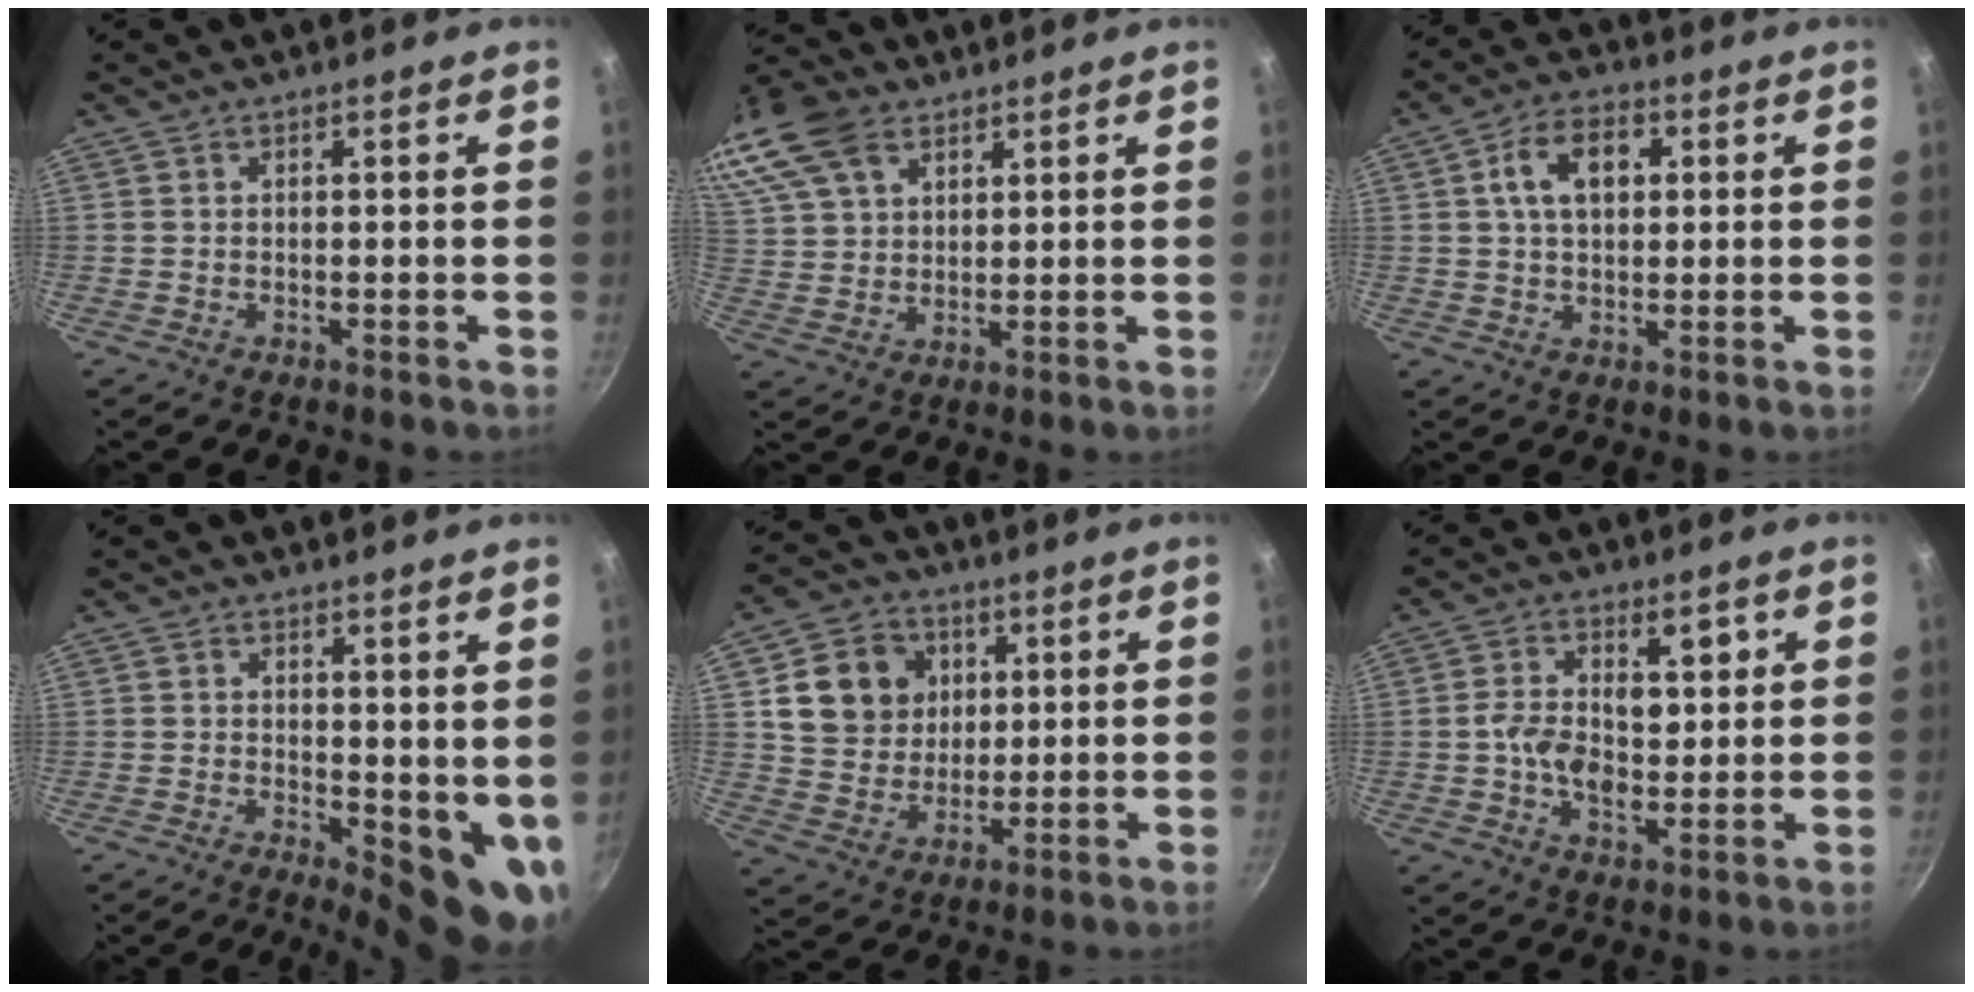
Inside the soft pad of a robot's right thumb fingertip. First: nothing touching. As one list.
[{"total": 17.6, "force": [9.7, 11.3, 9.4], "torque": [-0.209, 0.018, 0.190]}, {"total": 9.3, "force": [2.3, 5.9, 6.8], "torque": [-0.093, 0.010, 0.033]}, {"total": 8.5, "force": [1.0, 4.0, 7.5], "torque": [-0.075, -0.016, 0.020]}, {"total": 12.8, "force": [3.6, 11.1, 5.4], "torque": [-0.068, 0.001, 0.064]}, {"total": 10.4, "force": [1.5, 6.5, 8.0], "torque": [-0.121, -0.006, 0.018]}]